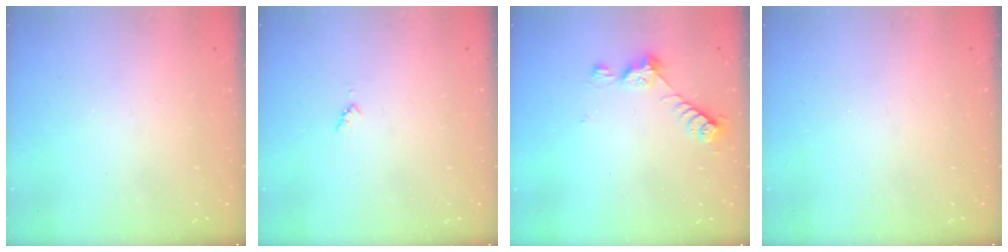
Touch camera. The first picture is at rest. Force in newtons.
{"total": 3.4, "press": 3.3, "slide": 0.4}
{"total": 6.5, "press": 6.5, "slide": 0.7}
{"total": 0.0}